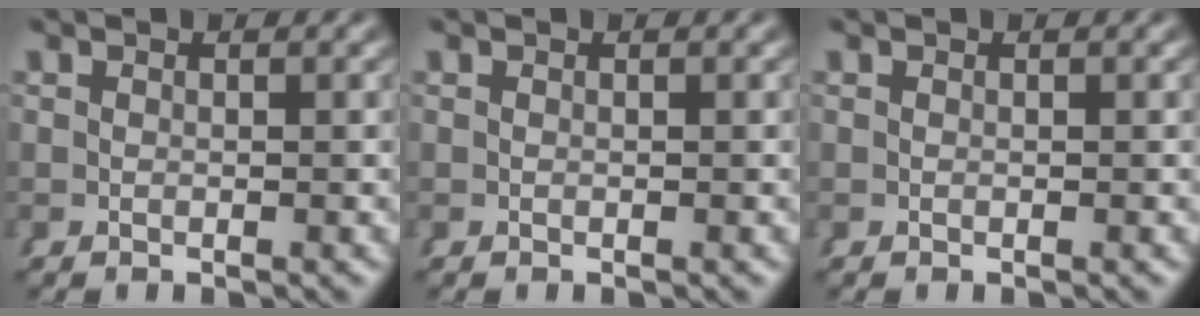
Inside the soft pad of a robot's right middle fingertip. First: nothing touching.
{"total": 0.0}
{"total": 0.0}